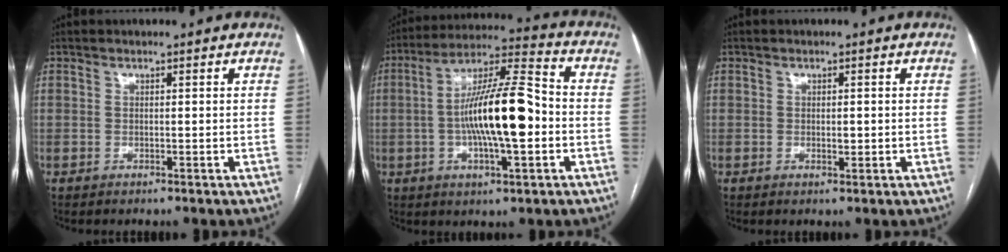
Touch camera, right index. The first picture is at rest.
{"total": 15.1, "force": [-1.9, 2.8, 14.8], "torque": [-0.269, 0.015, -0.032]}
{"total": 1.3, "force": [-0.1, 0.5, 1.2], "torque": [-0.019, -0.001, -0.001]}